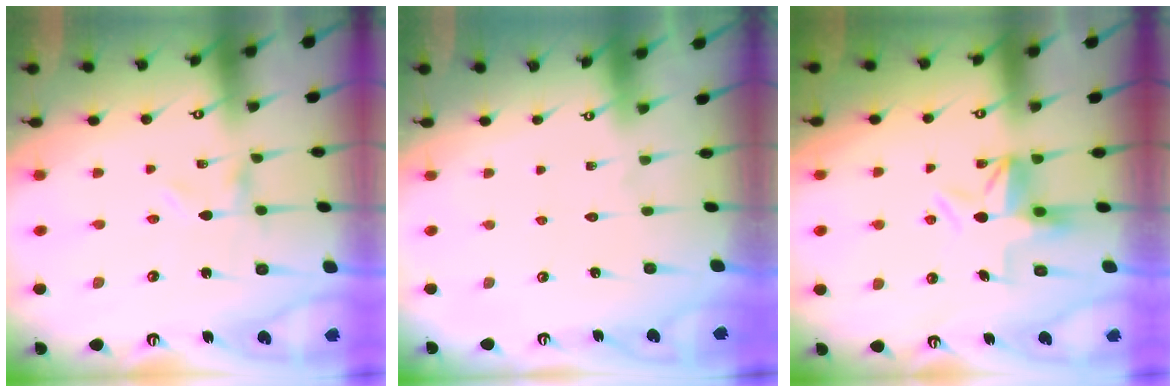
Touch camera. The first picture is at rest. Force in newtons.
{"total": 1.8, "press": 1.8, "slide": 0.1}
{"total": 6.3, "press": 6.3, "slide": 0.4}